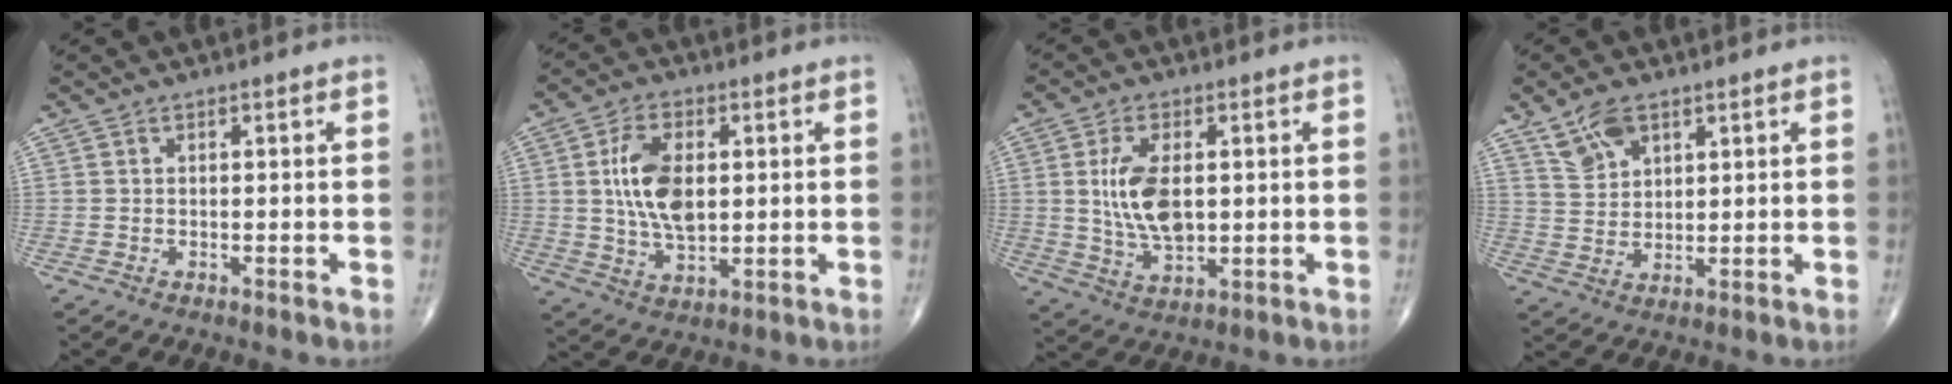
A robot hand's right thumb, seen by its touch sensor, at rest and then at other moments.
{"total": 10.9, "force": [1.6, 6.0, 9.0], "torque": [-0.159, -0.005, 0.034]}
{"total": 10.1, "force": [1.2, 5.3, 8.5], "torque": [-0.159, -0.009, 0.031]}
{"total": 6.3, "force": [4.0, 3.2, 3.6], "torque": [-0.057, -0.015, 0.084]}